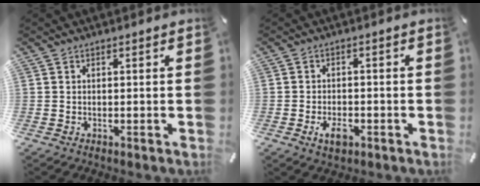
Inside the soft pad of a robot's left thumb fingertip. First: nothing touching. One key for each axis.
{"total": 4.6, "fx": -2.0, "fy": 2.6, "fz": 3.2, "tx": -0.071, "ty": 0.004, "tz": -0.039}